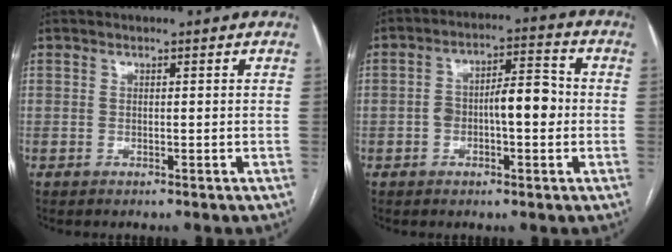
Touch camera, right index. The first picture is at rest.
{"total": 7.9, "force": [-0.8, 2.8, 7.4], "torque": [-0.127, 0.026, -0.014]}